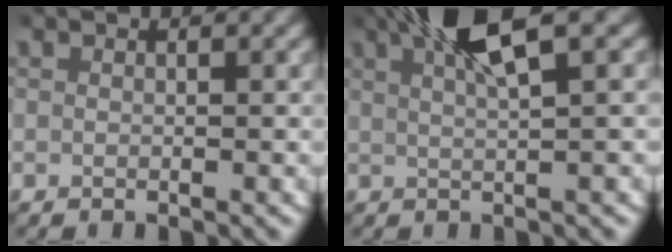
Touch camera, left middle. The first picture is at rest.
{"total": 5.8, "force": [3.2, 1.2, 4.7], "torque": [-0.087, 0.012, 0.048]}